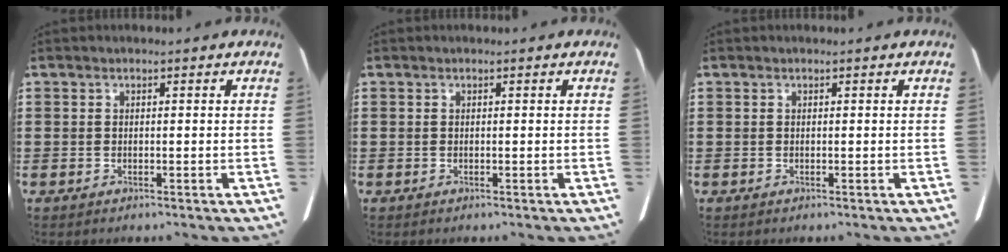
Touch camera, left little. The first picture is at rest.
{"total": 0.0}
{"total": 0.0}